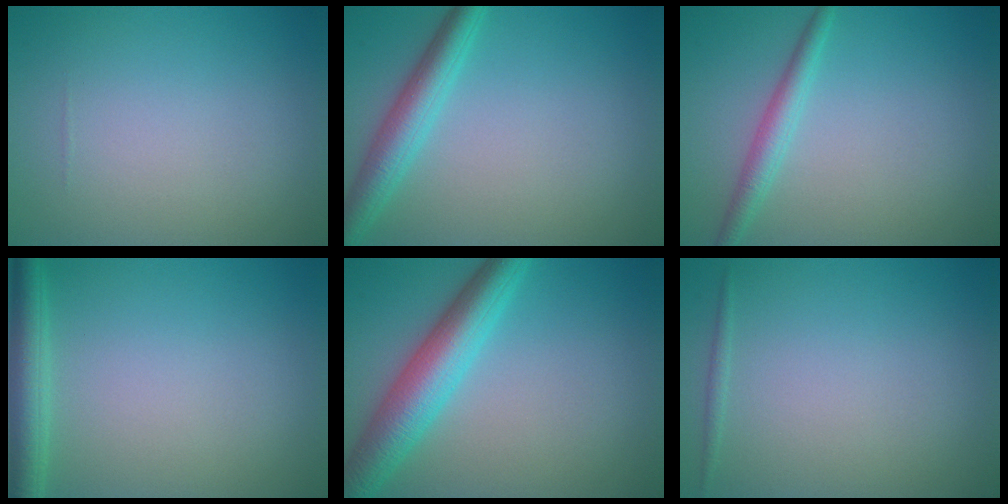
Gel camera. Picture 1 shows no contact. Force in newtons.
{"total": 3.8, "press": 3.8, "slide": 0.1}
{"total": 2.2, "press": 2.2, "slide": 0.0}
{"total": 3.0, "press": 3.0, "slide": 0.1}
{"total": 6.2, "press": 6.2, "slide": 0.2}
{"total": 0.6, "press": 0.6, "slide": 0.0}